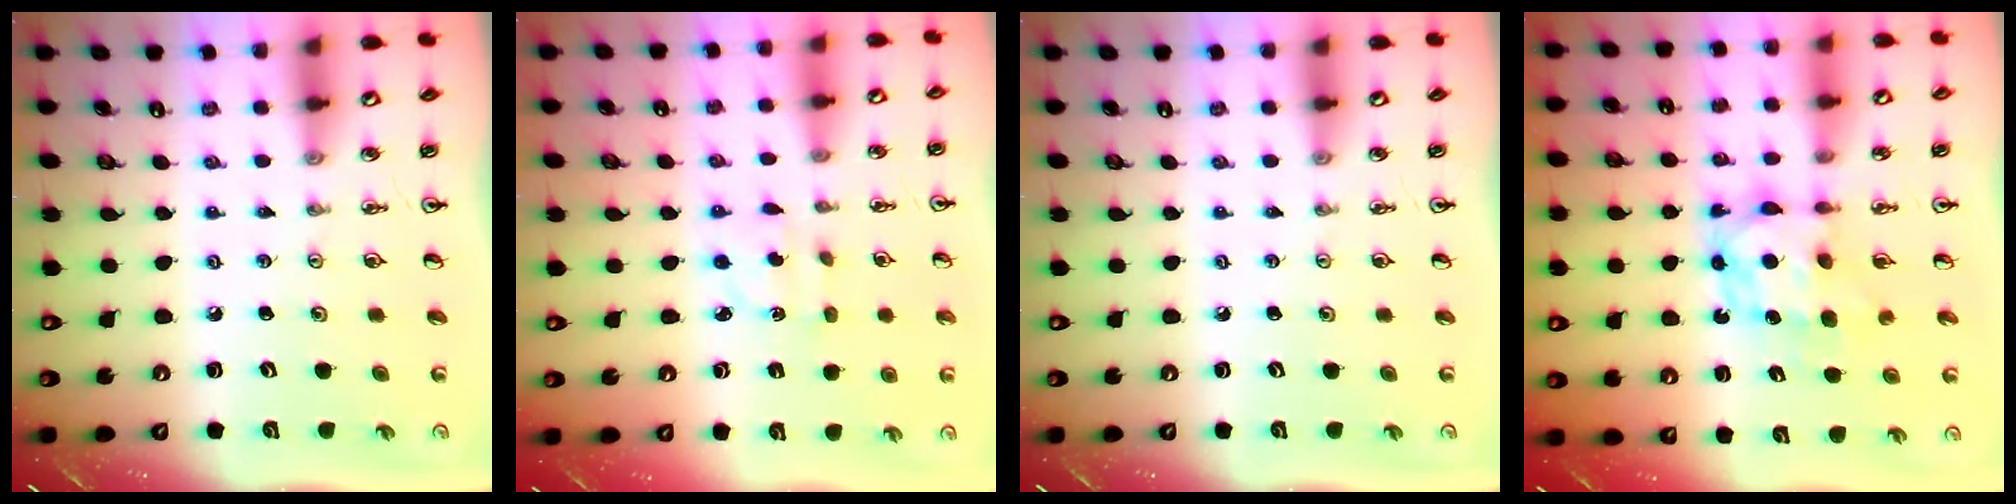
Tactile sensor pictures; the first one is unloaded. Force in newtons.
{"total": 2.3, "press": 2.2, "slide": 0.6}
{"total": 0.0}
{"total": 6.5, "press": 6.4, "slide": 0.7}